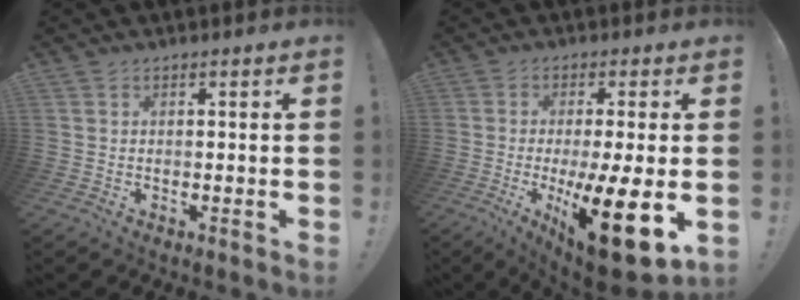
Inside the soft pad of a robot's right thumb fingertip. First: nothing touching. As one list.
[{"total": 17.4, "force": [-4.3, 2.9, 16.6], "torque": [-0.253, 0.001, -0.061]}]